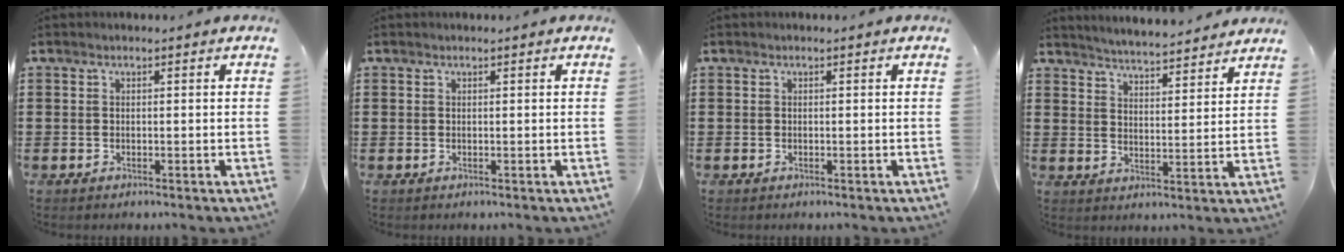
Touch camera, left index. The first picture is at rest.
{"total": 0.0}
{"total": 0.0}
{"total": 4.4, "force": [4.4, -0.6, 0.3], "torque": [-0.024, -0.032, 0.075]}